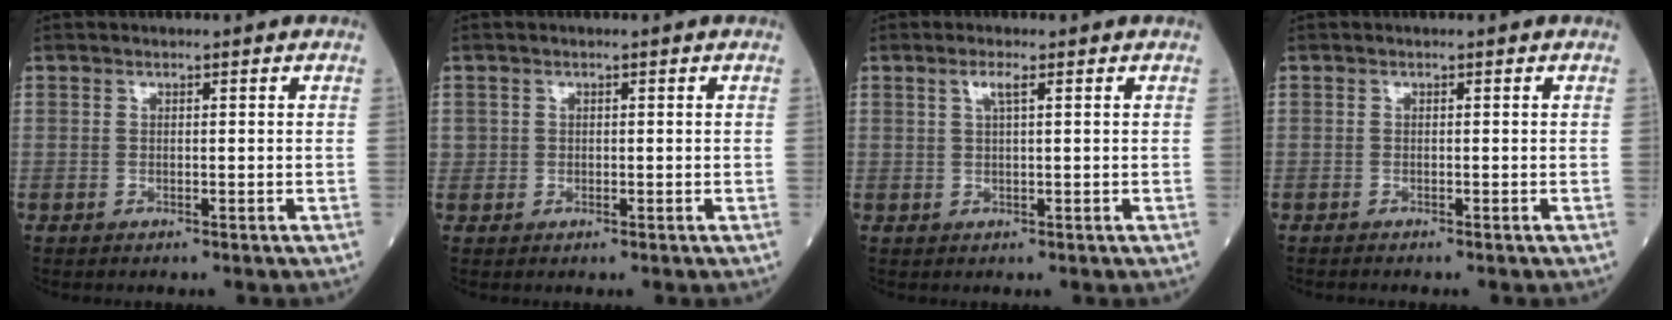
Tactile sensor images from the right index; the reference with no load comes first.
{"total": 0.9, "force": [0.1, 0.9, 0.1], "torque": [0.008, 0.004, 0.000]}
{"total": 1.9, "force": [0.8, 0.0, 1.7], "torque": [-0.040, 0.005, 0.016]}
{"total": 0.0}